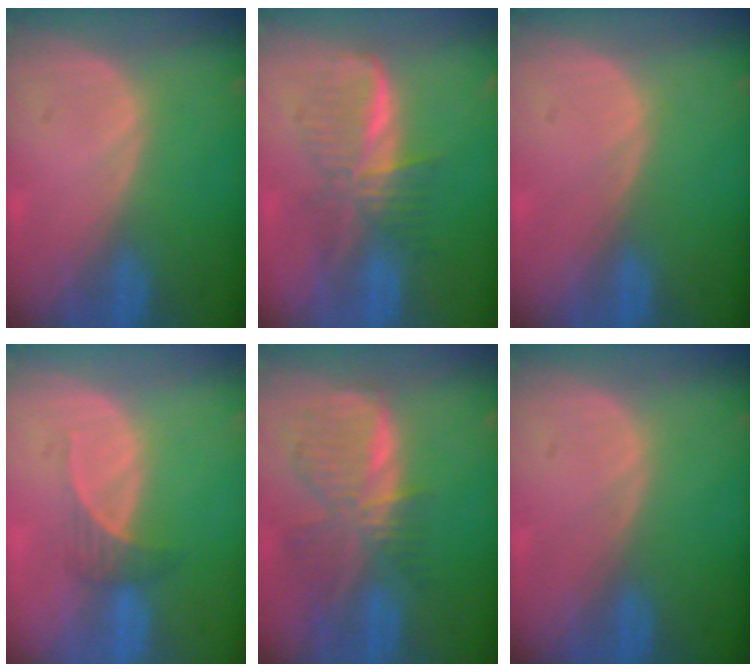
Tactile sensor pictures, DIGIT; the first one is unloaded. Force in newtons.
{"total": 6.2, "press": 6.1, "slide": 0.8}
{"total": 0.0}
{"total": 2.5, "press": 2.3, "slide": 0.9}
{"total": 8.7, "press": 7.5, "slide": 4.3}
{"total": 0.0}